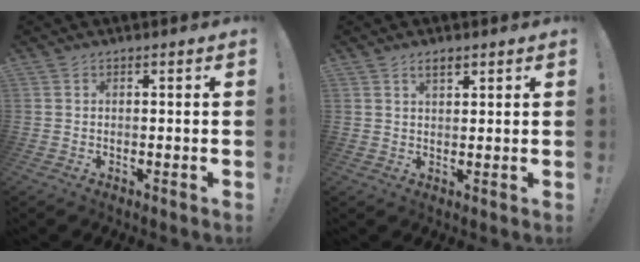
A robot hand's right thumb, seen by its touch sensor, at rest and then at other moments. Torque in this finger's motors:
{"motor_torque": [-0.10, 0.05, 0.31, 0.07, -0.09]}